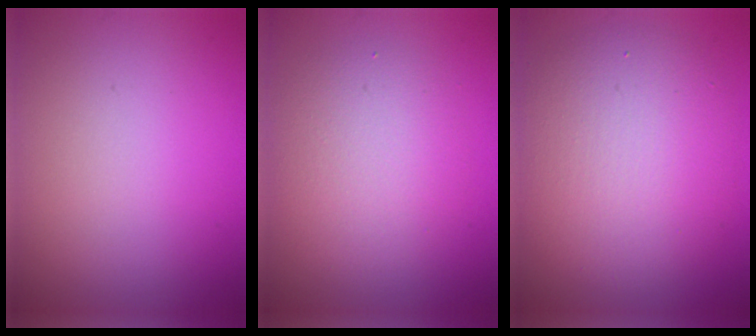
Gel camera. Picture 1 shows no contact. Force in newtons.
{"total": 4.2, "press": 4.2, "slide": 0.3}
{"total": 7.9, "press": 7.9, "slide": 0.2}